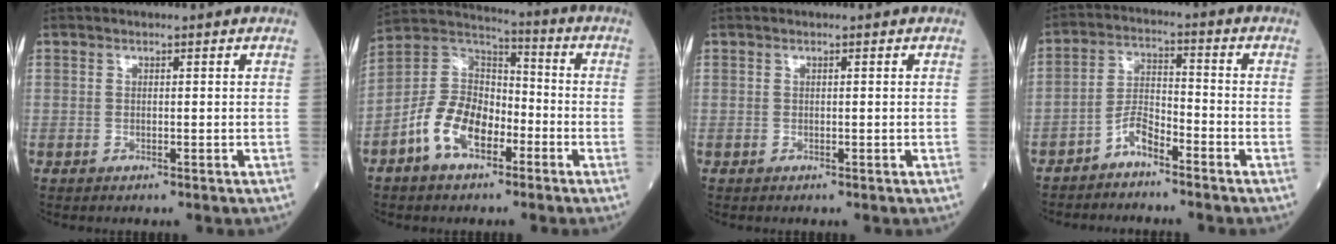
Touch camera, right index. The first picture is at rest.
{"total": 11.1, "force": [-5.2, 6.3, 7.6], "torque": [-0.168, 0.023, -0.099]}
{"total": 0.0}
{"total": 4.4, "force": [-3.5, 1.3, 2.5], "torque": [-0.050, 0.005, -0.066]}